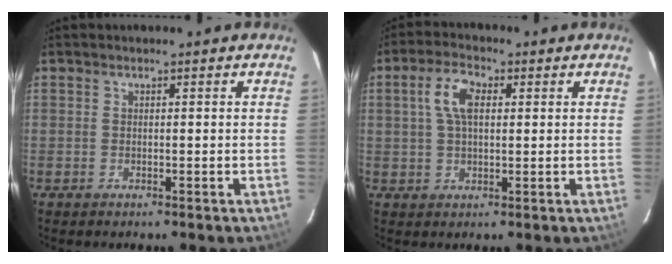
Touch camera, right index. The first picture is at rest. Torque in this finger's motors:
{"motor_torque": [0.19, 0.06, 0.31, 0.08]}